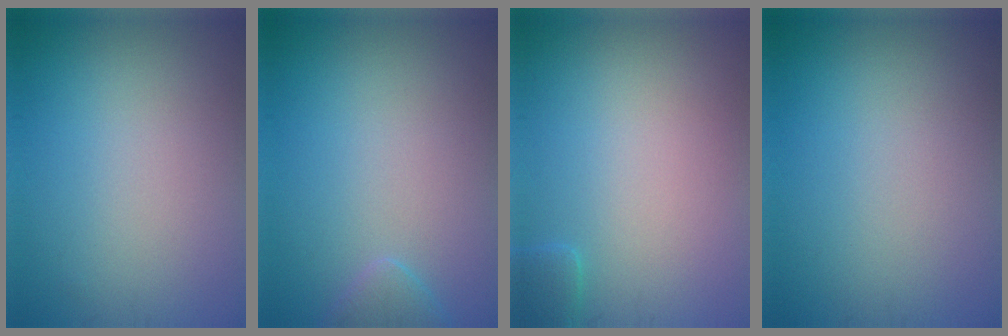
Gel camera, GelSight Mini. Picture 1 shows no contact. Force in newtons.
{"total": 1.5, "press": 1.5, "slide": 0.1}
{"total": 1.1, "press": 1.0, "slide": 0.1}
{"total": 0.0}